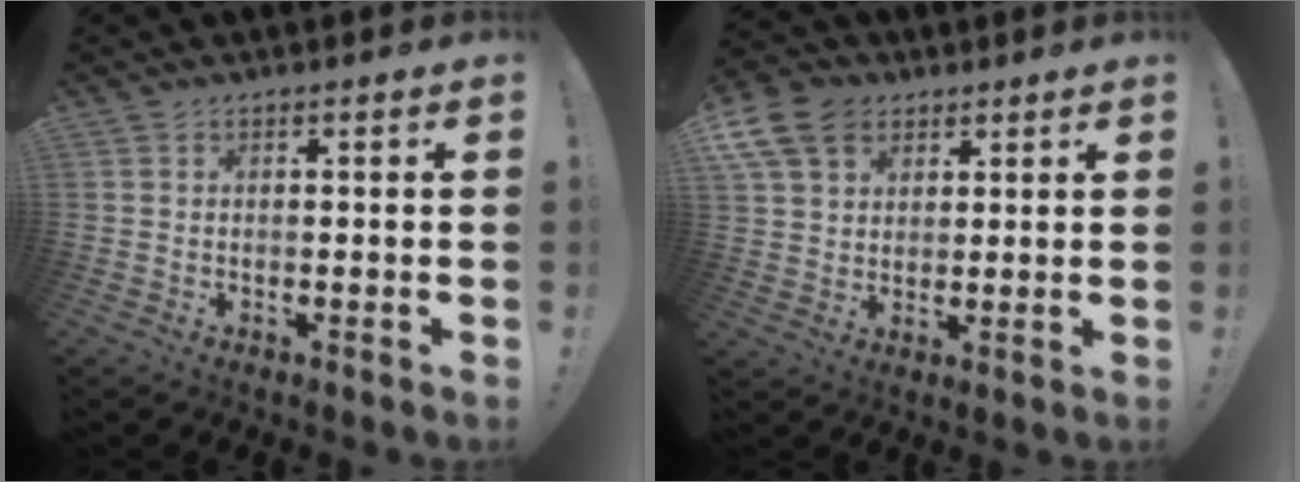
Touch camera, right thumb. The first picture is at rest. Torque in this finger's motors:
{"motor_torque": [0.26, 0.26, 0.41, 0.24, 0.05]}